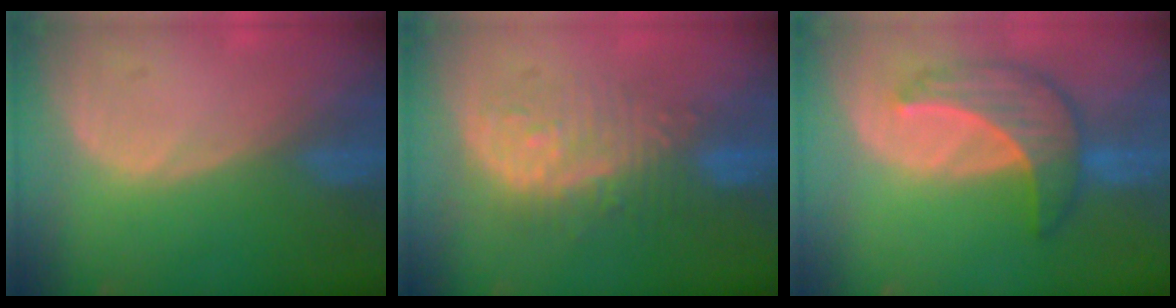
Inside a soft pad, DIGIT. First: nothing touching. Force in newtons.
{"total": 9.1, "press": 8.9, "slide": 2.1}
{"total": 7.5, "press": 7.5, "slide": 0.3}